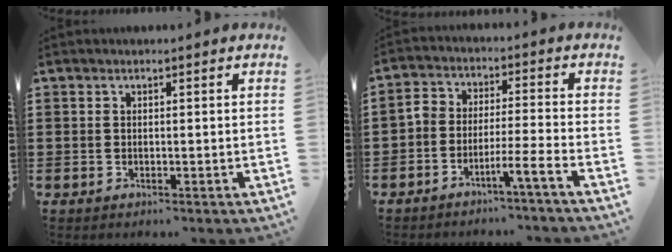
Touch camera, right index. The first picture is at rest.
{"total": 4.7, "force": [-4.3, -0.3, 2.0], "torque": [-0.037, -0.004, -0.086]}